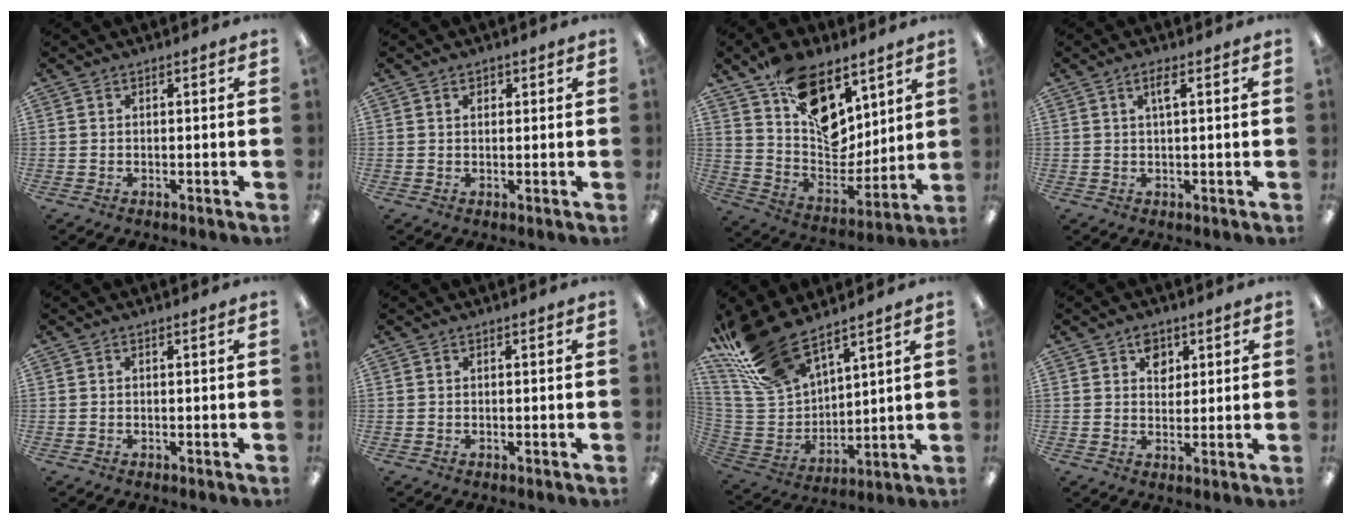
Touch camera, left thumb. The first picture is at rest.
{"total": 1.5, "force": [0.7, 1.1, 0.7], "torque": [-0.006, 0.000, 0.010]}
{"total": 17.9, "force": [10.4, 10.9, 9.5], "torque": [-0.153, -0.065, 0.197]}
{"total": 3.1, "force": [1.4, 0.8, 2.6], "torque": [-0.050, 0.004, 0.019]}
{"total": 0.0}
{"total": 0.0}
{"total": 19.5, "force": [15.3, 8.1, 9.0], "torque": [-0.205, -0.076, 0.289]}
{"total": 4.6, "force": [2.4, 3.4, 1.8], "torque": [-0.004, -0.007, 0.036]}